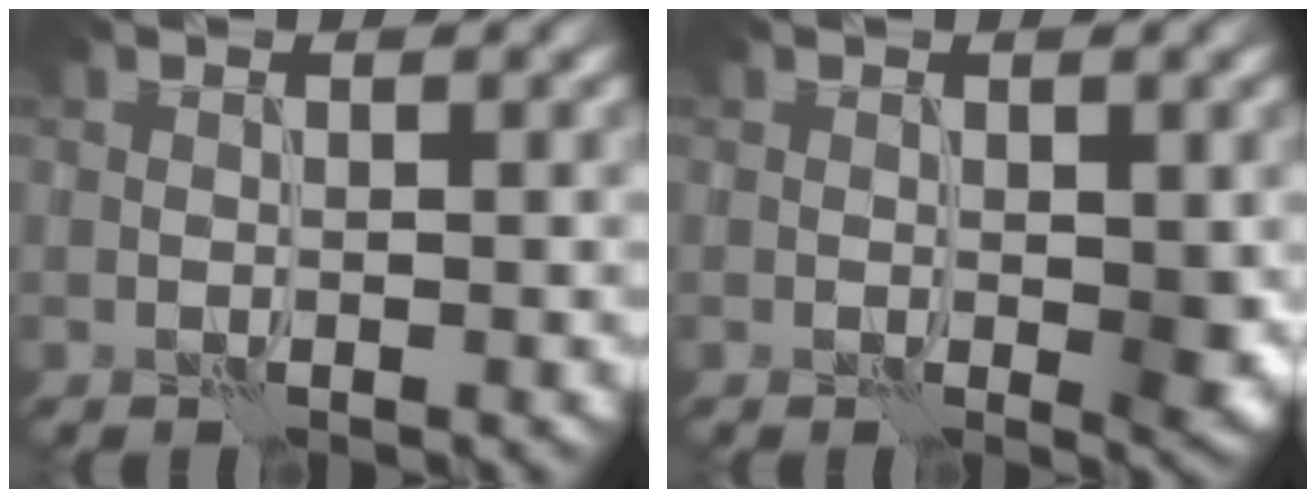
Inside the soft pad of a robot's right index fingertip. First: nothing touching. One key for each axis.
{"total": 2.2, "fx": -0.2, "fy": 1.0, "fz": 2.0, "tx": -0.026, "ty": -0.004, "tz": 0.000}